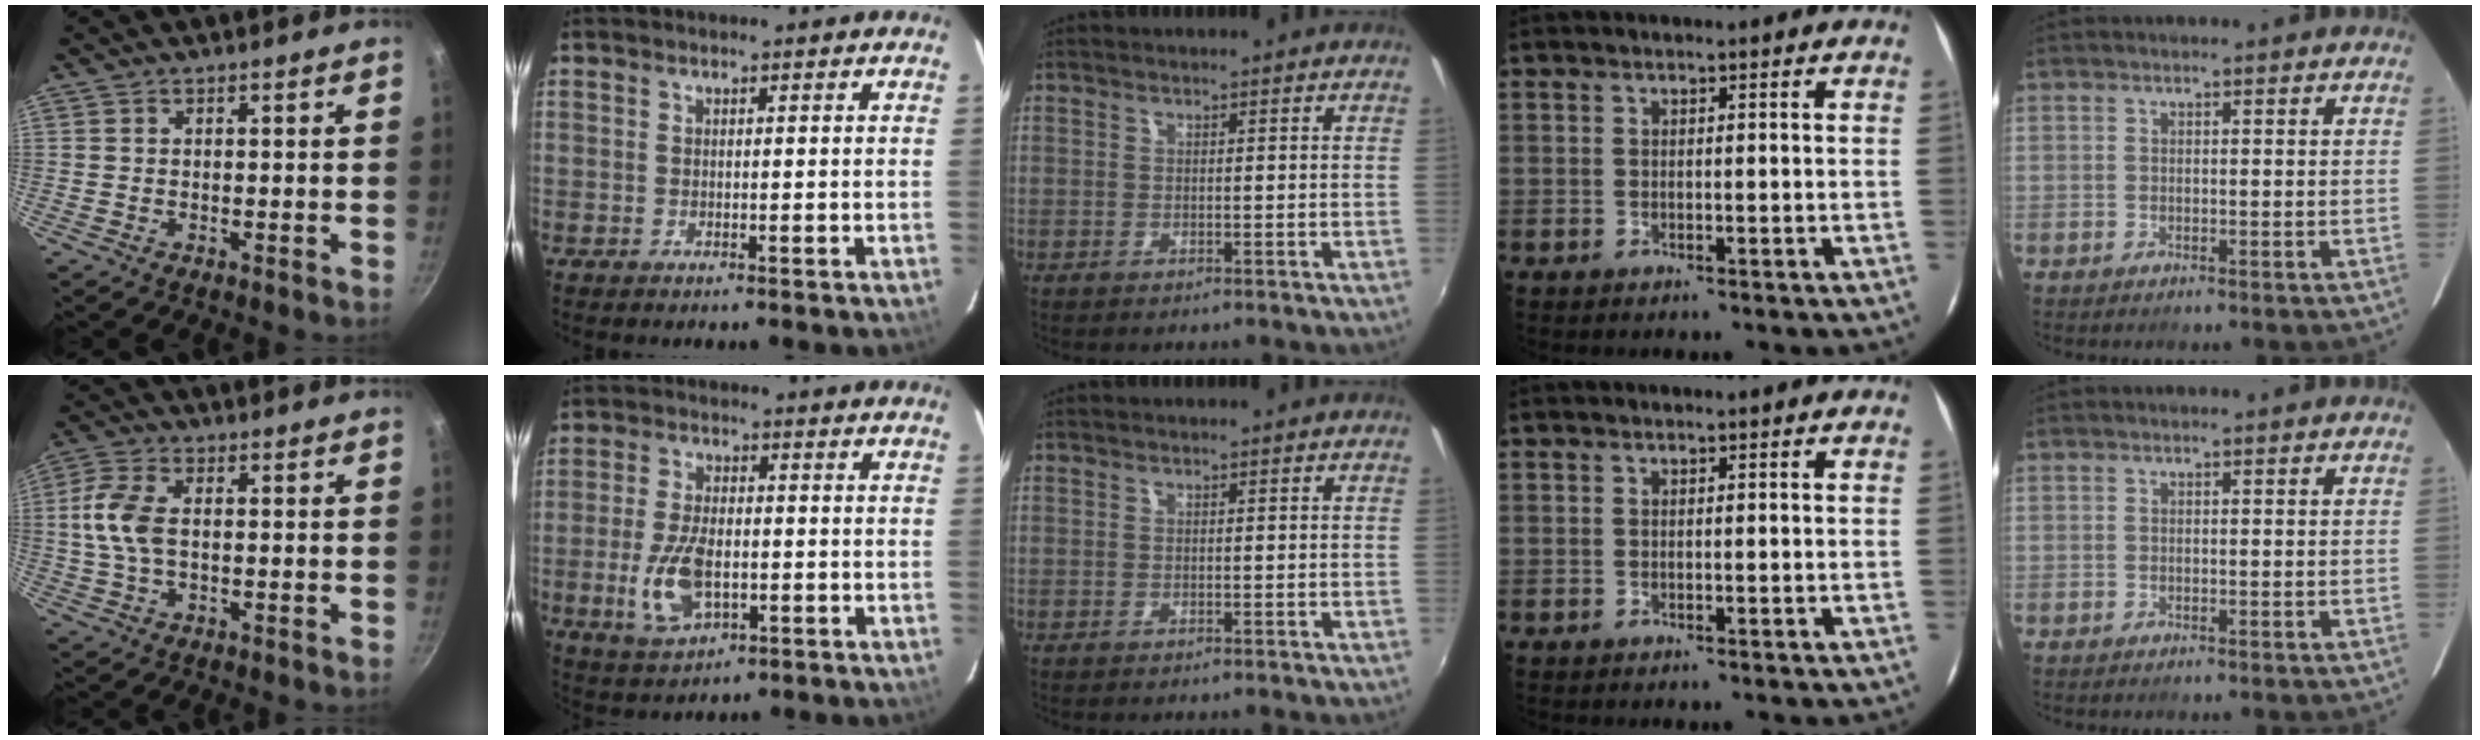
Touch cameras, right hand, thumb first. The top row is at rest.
{"thumb": {"total": 7.9, "force": [0.4, 4.4, 6.5], "torque": [-0.138, 0.013, 0.002]}, "index": {"total": 10.1, "force": [-2.4, 5.3, 8.2], "torque": [-0.176, -0.007, -0.039]}}